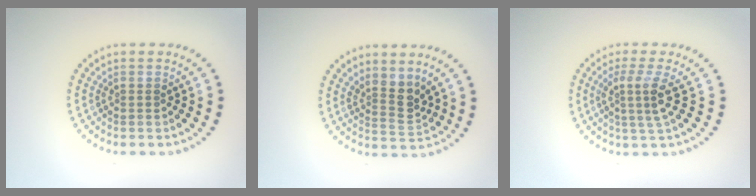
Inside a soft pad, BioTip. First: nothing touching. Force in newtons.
{"total": 2.7, "press": 2.0, "slide": 1.7}
{"total": 3.0, "press": 2.2, "slide": 2.0}